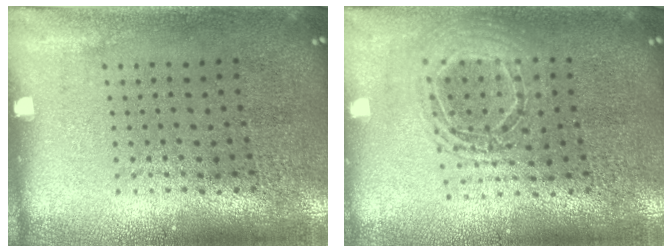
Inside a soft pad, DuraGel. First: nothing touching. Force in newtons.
{"total": 1.7, "press": 1.5, "slide": 0.9}